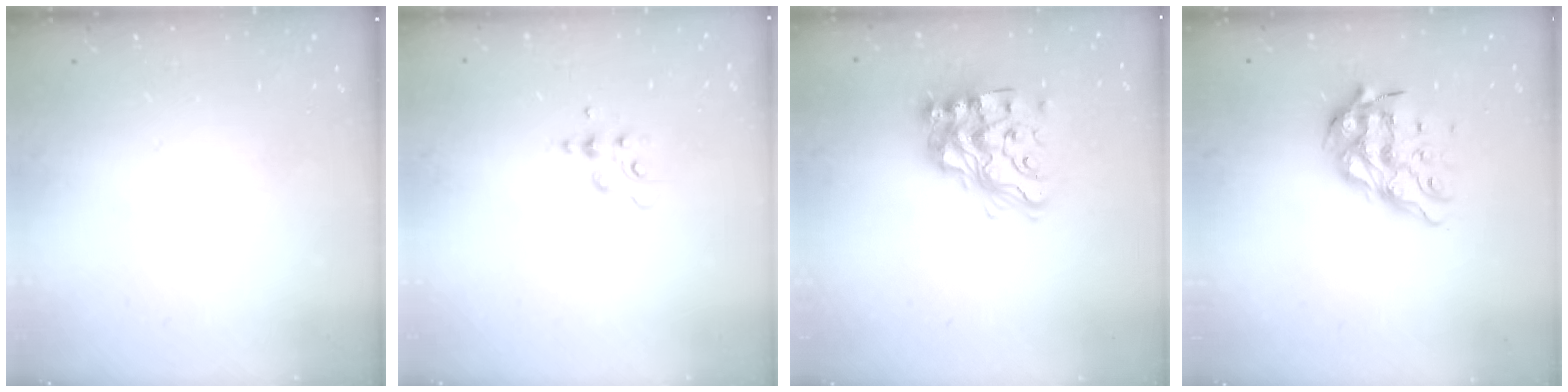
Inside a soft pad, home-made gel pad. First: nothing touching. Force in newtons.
{"total": 4.8, "press": 4.8, "slide": 0.5}
{"total": 16.4, "press": 16.1, "slide": 3.4}
{"total": 11.7, "press": 11.5, "slide": 1.9}